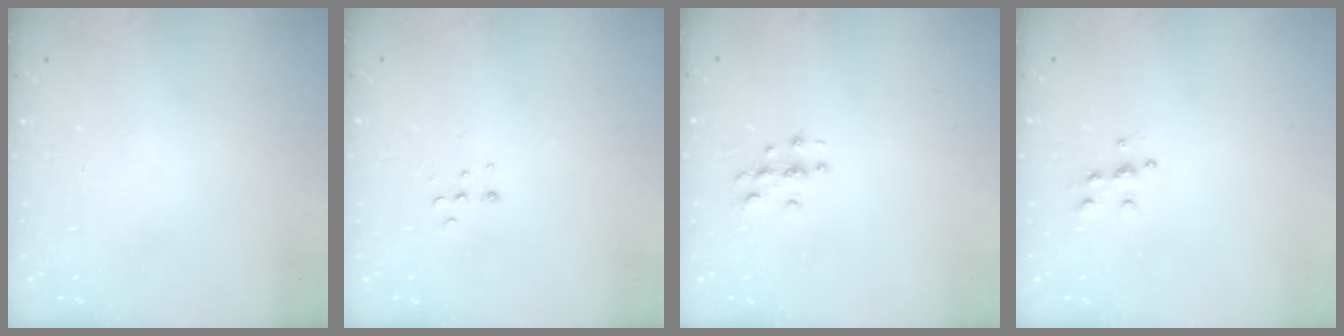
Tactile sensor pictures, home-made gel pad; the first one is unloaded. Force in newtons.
{"total": 3.8, "press": 3.7, "slide": 0.9}
{"total": 2.8, "press": 2.8, "slide": 0.3}
{"total": 5.5, "press": 5.5, "slide": 0.5}